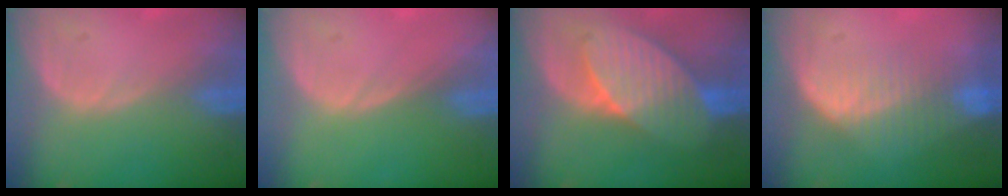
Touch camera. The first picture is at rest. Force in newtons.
{"total": 0.0}
{"total": 8.3, "press": 8.3, "slide": 0.3}
{"total": 7.3, "press": 6.7, "slide": 2.9}